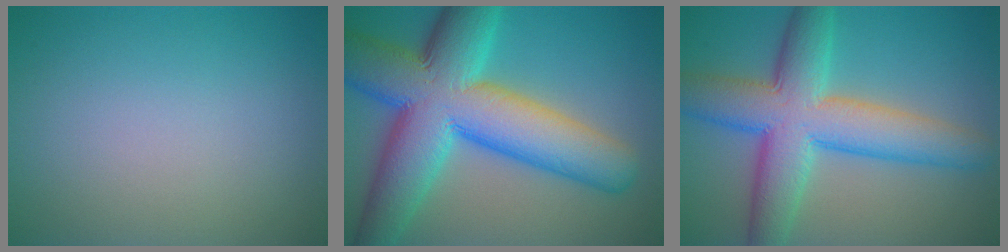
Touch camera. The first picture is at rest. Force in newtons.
{"total": 14.4, "press": 14.4, "slide": 0.3}
{"total": 9.6, "press": 9.6, "slide": 0.1}